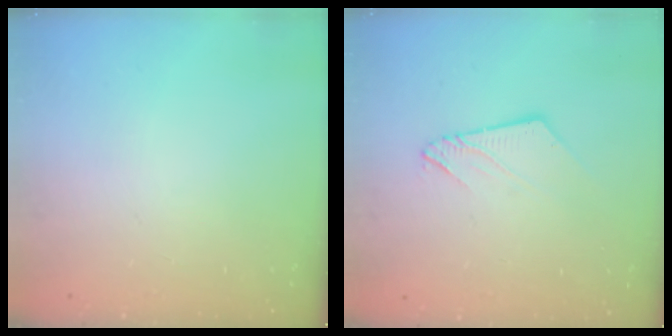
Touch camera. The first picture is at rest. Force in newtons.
{"total": 5.8, "press": 5.8, "slide": 0.3}